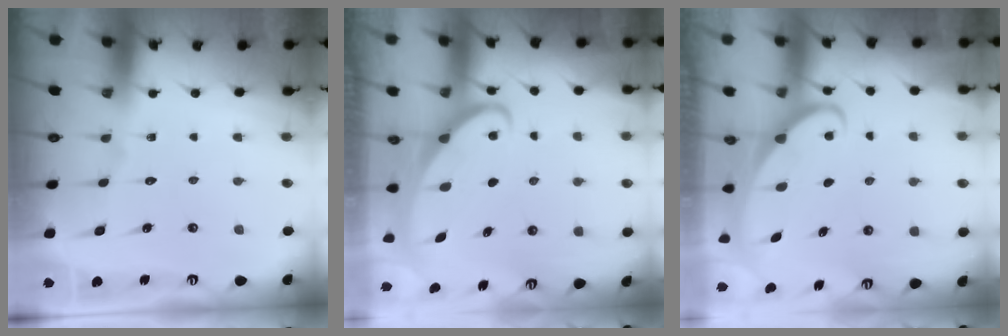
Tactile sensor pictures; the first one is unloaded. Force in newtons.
{"total": 2.2, "press": 2.2, "slide": 0.3}
{"total": 2.1, "press": 2.0, "slide": 0.3}